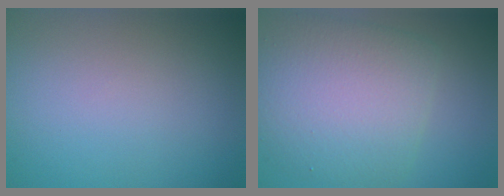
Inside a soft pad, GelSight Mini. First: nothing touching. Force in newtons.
{"total": 7.5, "press": 7.5, "slide": 0.1}